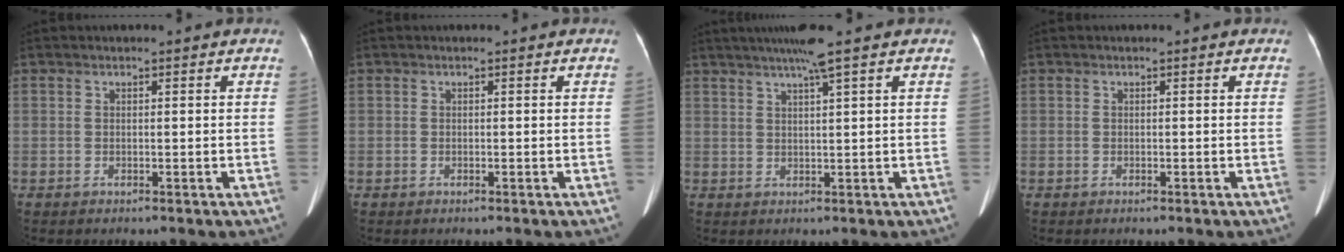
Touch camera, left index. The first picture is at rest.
{"total": 0.0}
{"total": 5.1, "force": [3.5, -1.1, 3.5], "torque": [-0.062, 0.013, 0.062]}
{"total": 0.0}